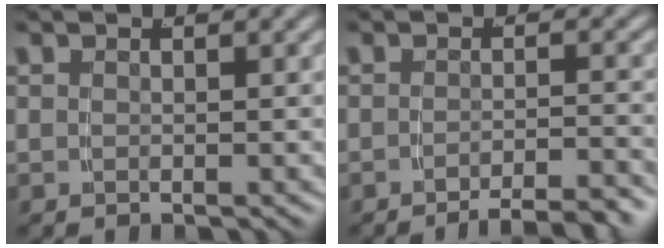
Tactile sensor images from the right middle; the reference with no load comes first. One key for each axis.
{"total": 5.3, "fx": -5.0, "fy": 0.3, "fz": 1.8, "tx": -0.012, "ty": -0.002, "tz": -0.080}